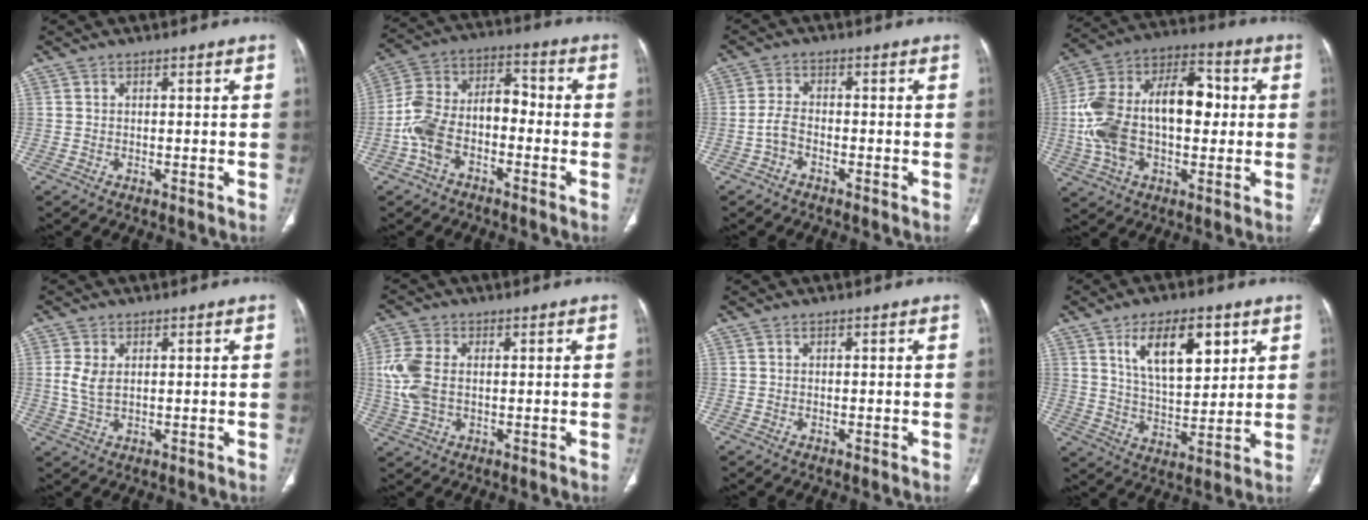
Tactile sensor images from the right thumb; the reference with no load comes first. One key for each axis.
{"total": 12.0, "fx": -3.9, "fy": 7.3, "fz": 8.7, "tx": -0.160, "ty": 0.055, "tz": -0.079}
{"total": 3.0, "fx": -1.5, "fy": 1.7, "fz": 1.9, "tx": -0.037, "ty": 0.017, "tz": -0.035}
{"total": 22.4, "fx": 0.4, "fy": 13.0, "fz": 18.3, "tx": -0.339, "ty": 0.040, "tz": 0.006}
{"total": 4.1, "fx": 0.8, "fy": 2.4, "fz": 3.2, "tx": -0.075, "ty": -0.002, "tz": 0.021}
{"total": 8.0, "fx": 0.6, "fy": 5.1, "fz": 6.1, "tx": -0.155, "ty": 0.007, "tz": 0.015}
{"total": 0.0}
{"total": 13.9, "fx": 6.1, "fy": 6.6, "fz": 10.6, "tx": -0.142, "ty": -0.030, "tz": 0.112}